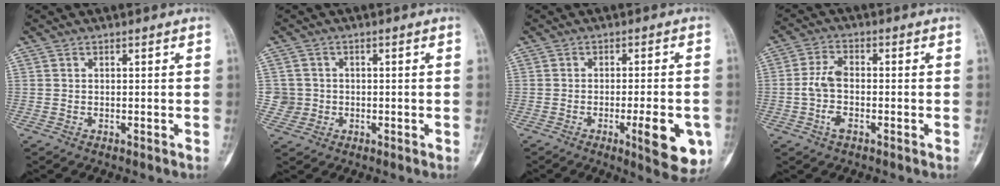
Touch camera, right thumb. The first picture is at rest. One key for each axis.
{"total": 3.1, "fx": -0.2, "fy": 3.1, "fz": -0.2, "tx": 0.023, "ty": 0.008, "tz": -0.010}
{"total": 10.3, "fx": -3.5, "fy": 2.8, "fz": 9.3, "tx": -0.110, "ty": -0.003, "tz": -0.042}
{"total": 5.7, "fx": -1.5, "fy": 3.0, "fz": 4.5, "tx": -0.096, "ty": 0.016, "tz": -0.035}